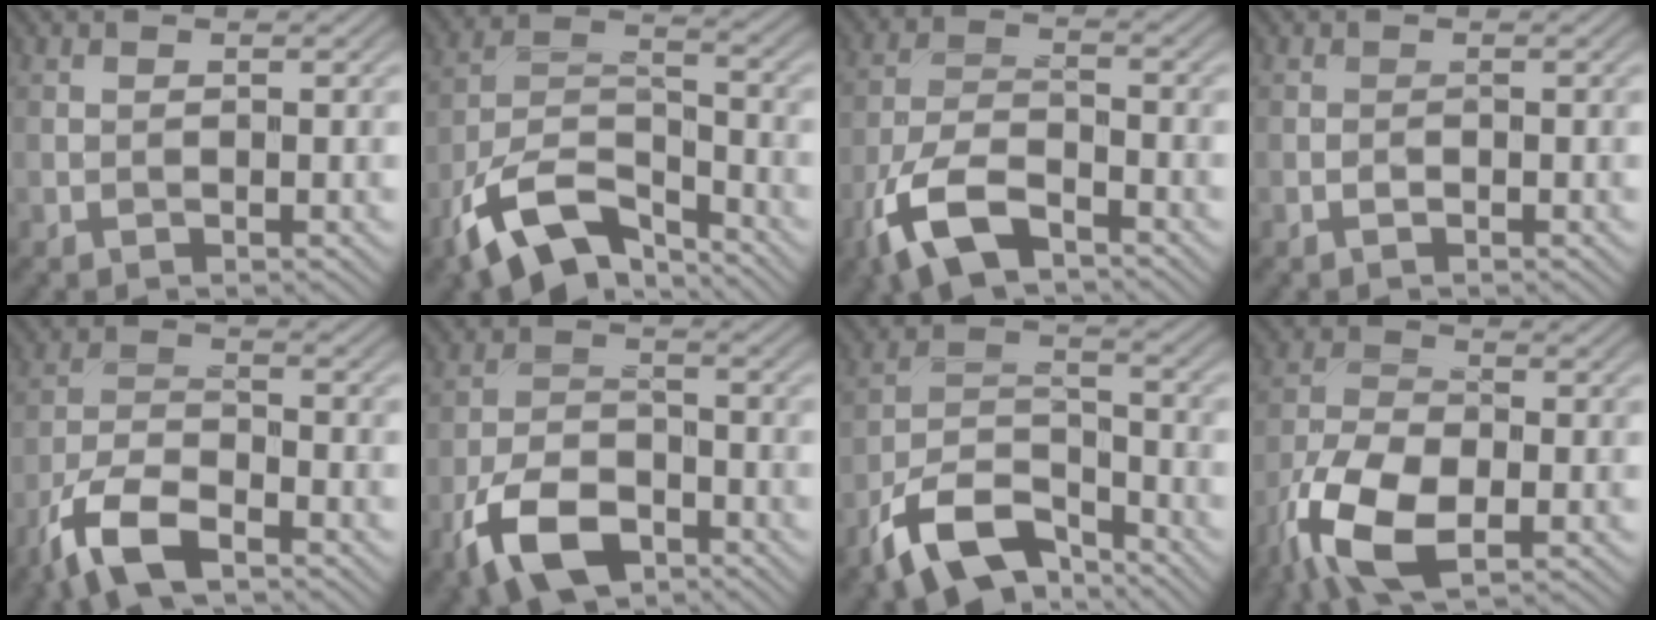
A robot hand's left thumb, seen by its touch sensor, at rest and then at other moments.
{"total": 11.8, "force": [-7.7, 5.1, 7.2], "torque": [-0.141, -0.007, -0.159]}
{"total": 9.2, "force": [-5.7, 3.8, 6.2], "torque": [-0.131, -0.008, -0.125]}
{"total": 0.0}
{"total": 8.3, "force": [-5.6, 3.1, 5.4], "torque": [-0.112, -0.007, -0.122]}
{"total": 9.2, "force": [-5.5, 4.7, 5.7], "torque": [-0.122, -0.010, -0.114]}
{"total": 10.6, "force": [-7.0, 4.8, 6.3], "torque": [-0.120, -0.004, -0.143]}
{"total": 10.4, "force": [-5.2, 4.9, 7.6], "torque": [-0.171, -0.018, -0.110]}